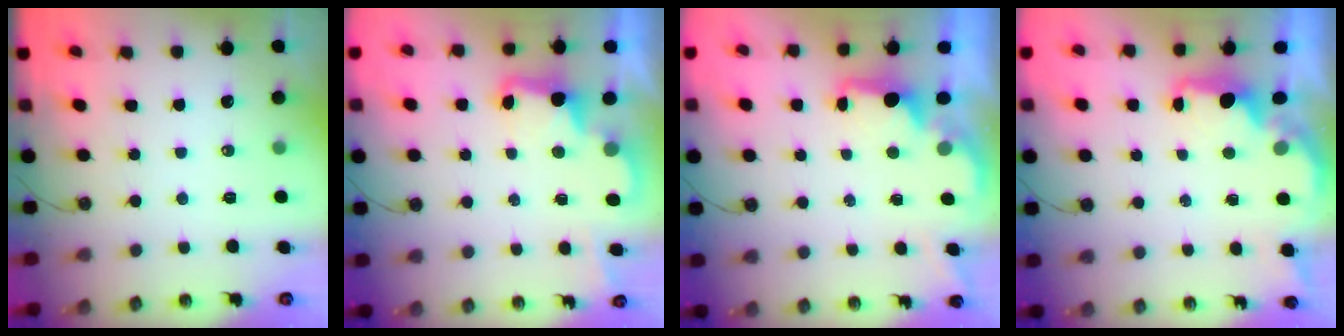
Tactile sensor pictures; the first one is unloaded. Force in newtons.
{"total": 3.2, "press": 3.1, "slide": 0.6}
{"total": 1.8, "press": 1.6, "slide": 0.8}
{"total": 1.6, "press": 1.5, "slide": 0.6}